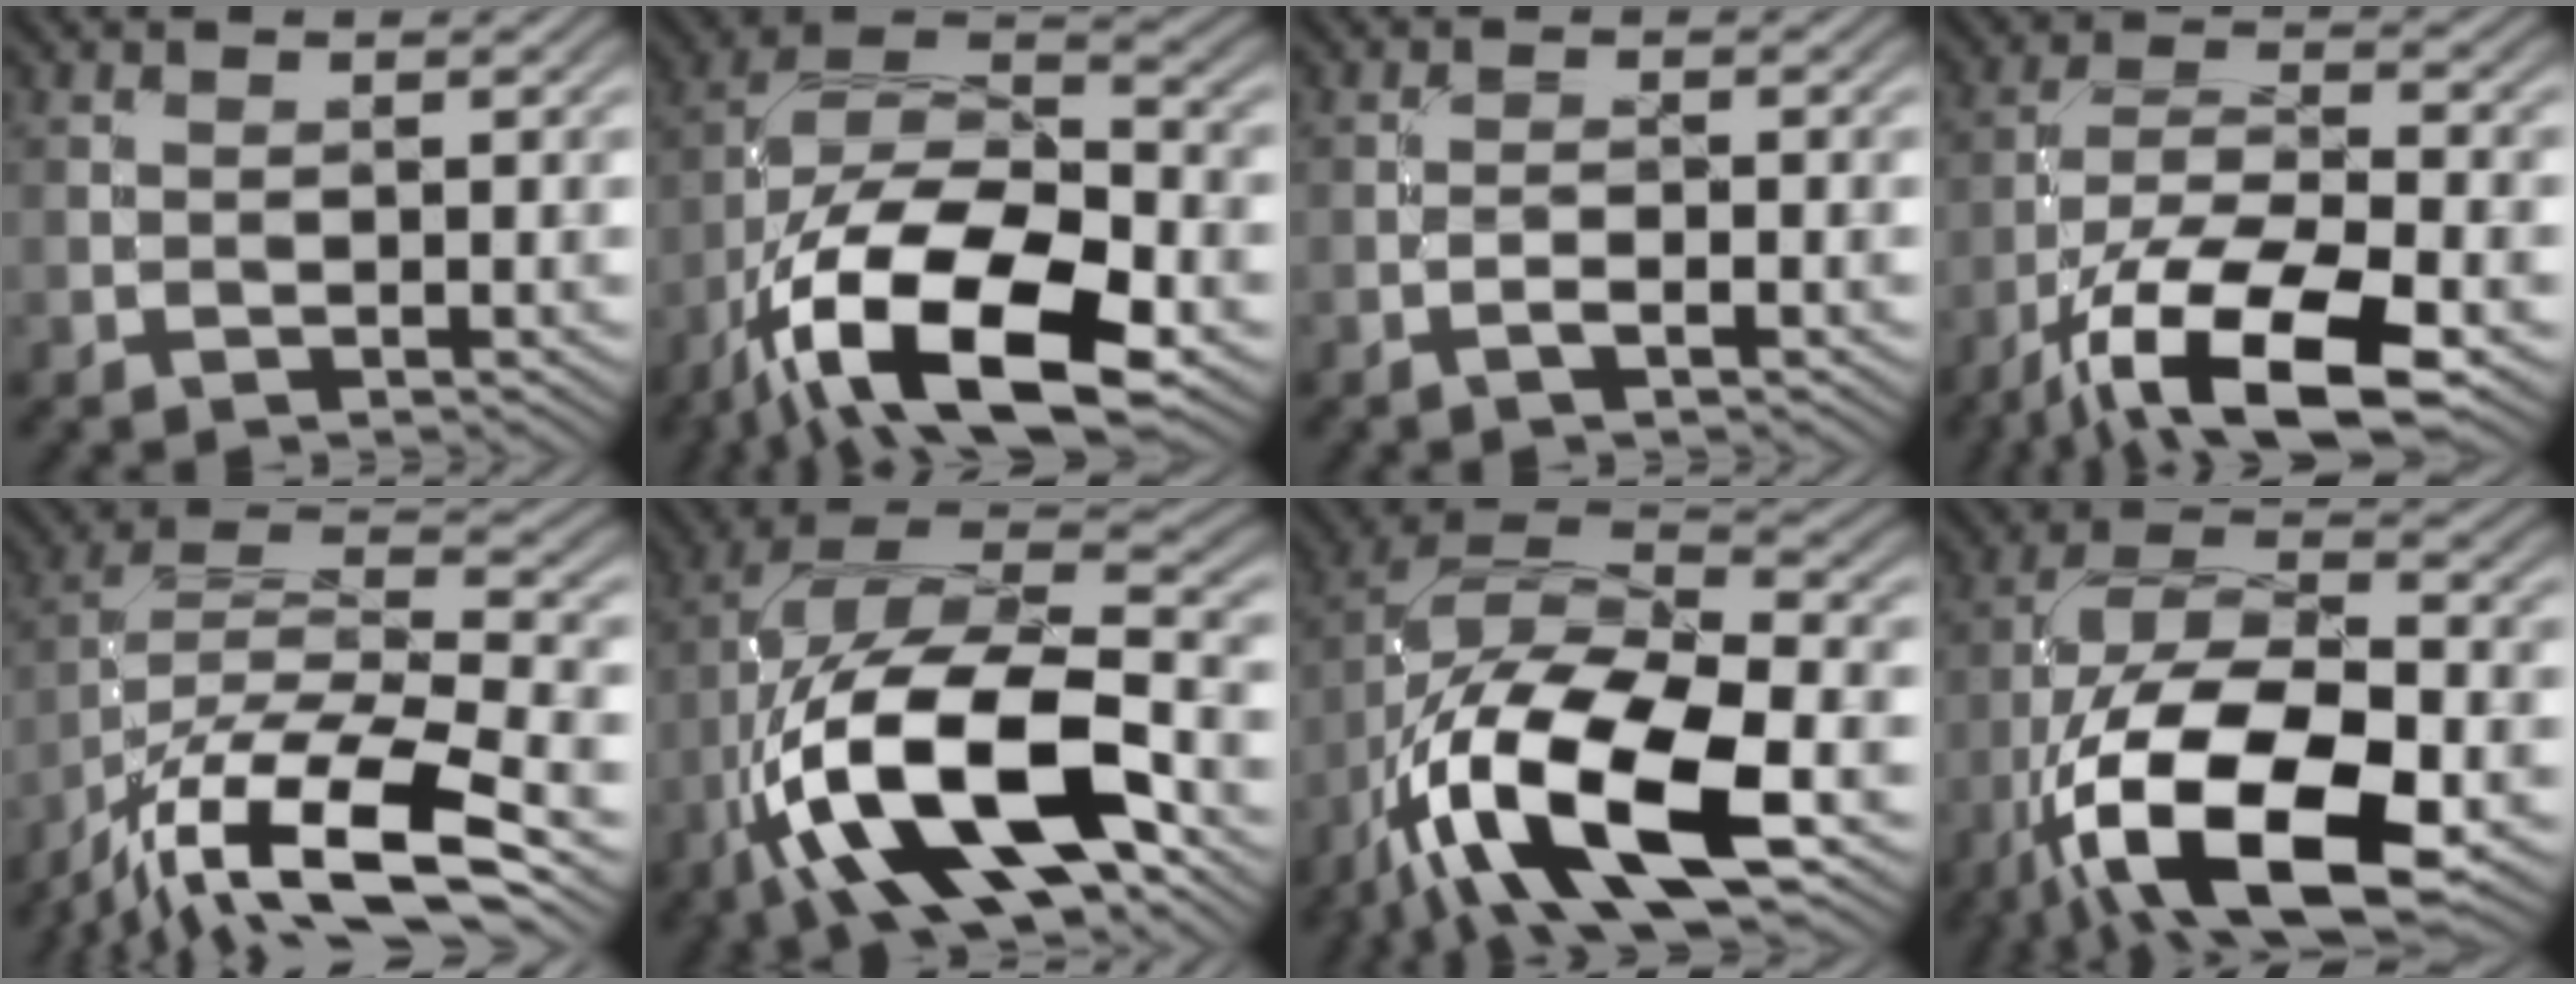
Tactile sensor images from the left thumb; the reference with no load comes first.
{"total": 17.7, "force": [-9.2, 7.6, 13.2], "torque": [-0.246, -0.022, -0.171]}
{"total": 1.3, "force": [-0.8, 0.2, 1.0], "torque": [-0.021, 0.005, -0.019]}
{"total": 14.8, "force": [-8.8, 4.8, 10.8], "torque": [-0.213, -0.015, -0.162]}
{"total": 16.5, "force": [-10.2, 5.4, 11.7], "torque": [-0.237, -0.012, -0.182]}
{"total": 17.5, "force": [-7.1, 7.1, 14.4], "torque": [-0.278, -0.002, -0.134]}
{"total": 16.9, "force": [-8.0, 6.3, 13.5], "torque": [-0.270, -0.011, -0.152]}
{"total": 18.0, "force": [-7.7, 7.6, 14.3], "torque": [-0.274, -0.020, -0.145]}